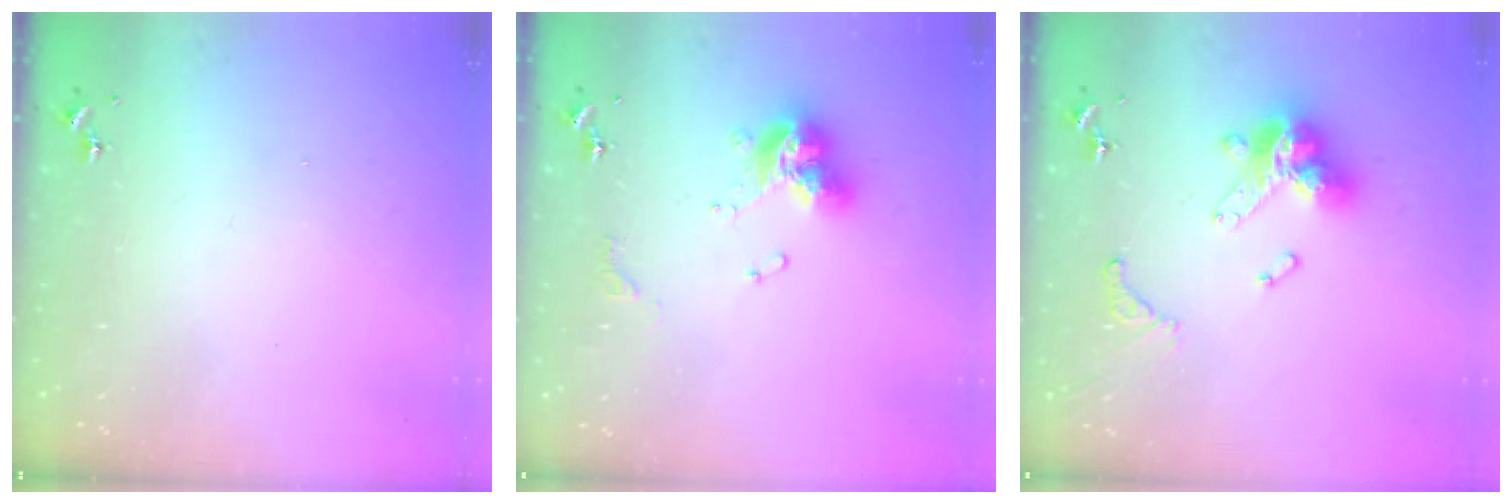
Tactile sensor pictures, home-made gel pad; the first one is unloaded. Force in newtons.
{"total": 13.6, "press": 13.6, "slide": 1.3}
{"total": 16.1, "press": 16.1, "slide": 1.7}